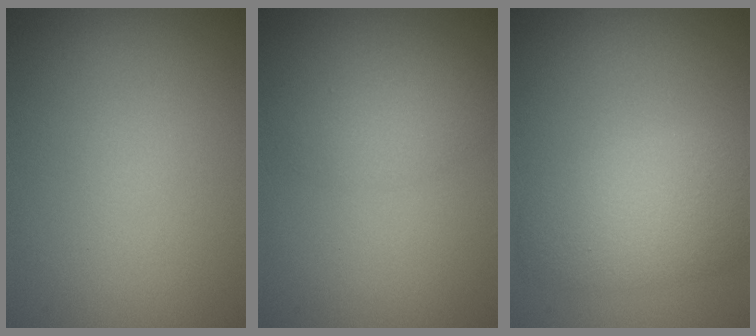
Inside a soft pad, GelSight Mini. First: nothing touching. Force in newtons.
{"total": 1.8, "press": 1.8, "slide": 0.1}
{"total": 4.9, "press": 4.9, "slide": 0.3}